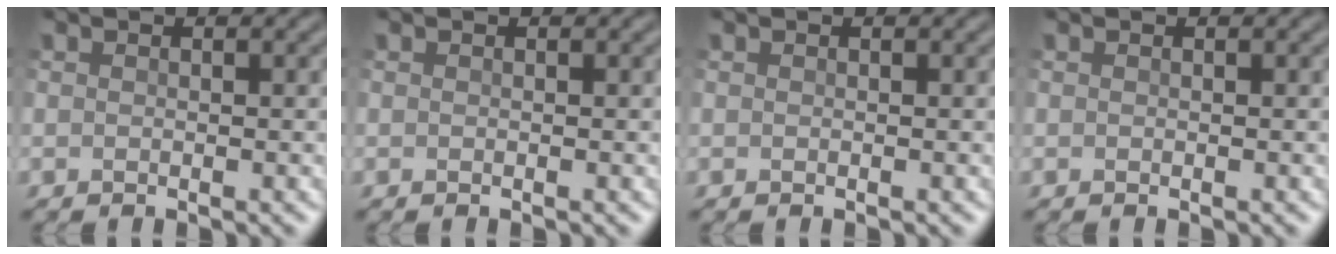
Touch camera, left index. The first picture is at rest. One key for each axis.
{"total": 0.0}
{"total": 0.0}
{"total": 0.0}